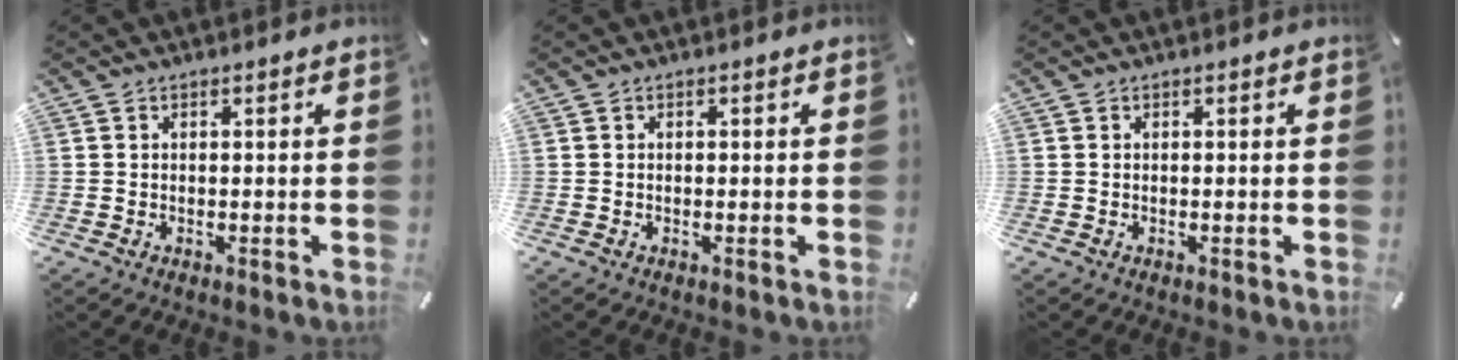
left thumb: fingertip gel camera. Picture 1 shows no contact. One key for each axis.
{"total": 0.0}
{"total": 0.0}